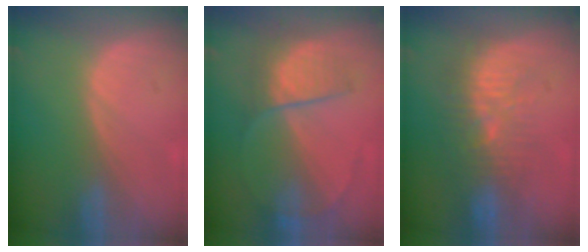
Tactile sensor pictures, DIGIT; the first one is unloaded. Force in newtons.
{"total": 6.6, "press": 6.5, "slide": 1.5}
{"total": 9.3, "press": 8.7, "slide": 3.4}